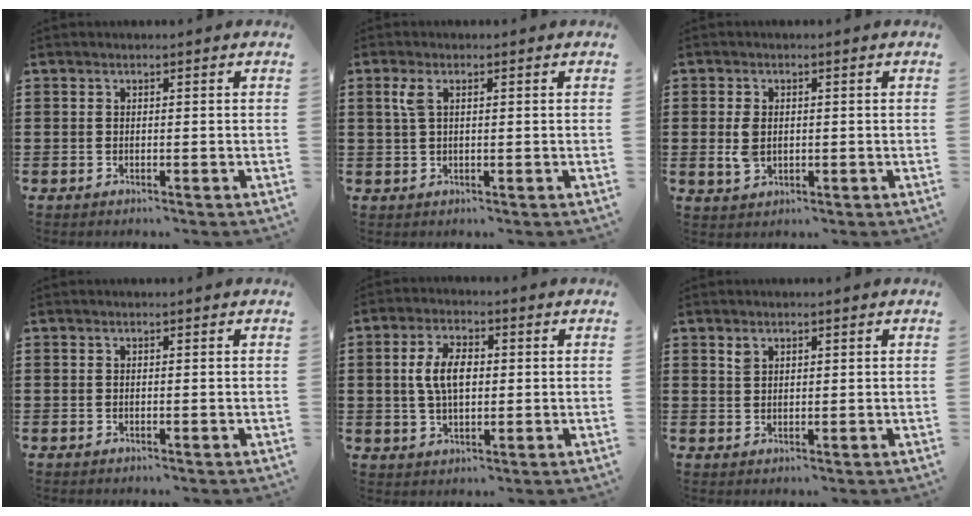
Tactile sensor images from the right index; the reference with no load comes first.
{"total": 2.5, "force": [0.7, 1.0, 2.2], "torque": [-0.055, 0.006, 0.007]}
{"total": 3.5, "force": [0.0, 2.2, 2.7], "torque": [-0.069, 0.001, -0.004]}
{"total": 0.0}
{"total": 6.5, "force": [0.5, 3.4, 5.6], "torque": [-0.126, 0.008, 0.003]}
{"total": 1.7, "force": [1.2, 0.9, 0.7], "torque": [-0.017, 0.003, 0.022]}